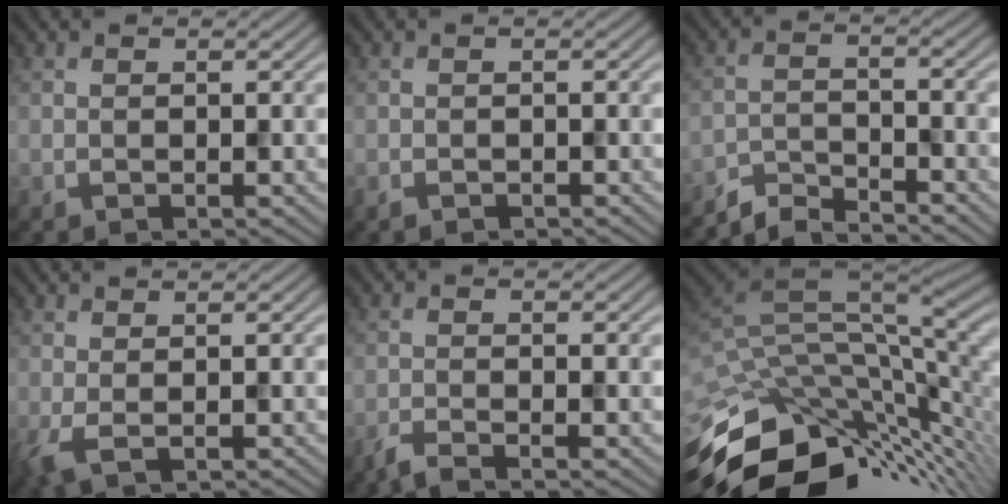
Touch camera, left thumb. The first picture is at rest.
{"total": 1.3, "force": [-1.0, 0.7, 0.4], "torque": [-0.010, -0.006, -0.021]}
{"total": 4.3, "force": [-4.2, 0.4, 0.8], "torque": [-0.018, 0.000, -0.089]}
{"total": 2.2, "force": [-0.3, 0.7, 2.1], "torque": [-0.058, -0.002, -0.010]}
{"total": 2.3, "force": [-1.8, 0.2, 1.4], "torque": [-0.023, -0.004, -0.047]}
{"total": 14.2, "force": [-5.1, 6.8, 11.4], "torque": [-0.223, -0.014, -0.095]}